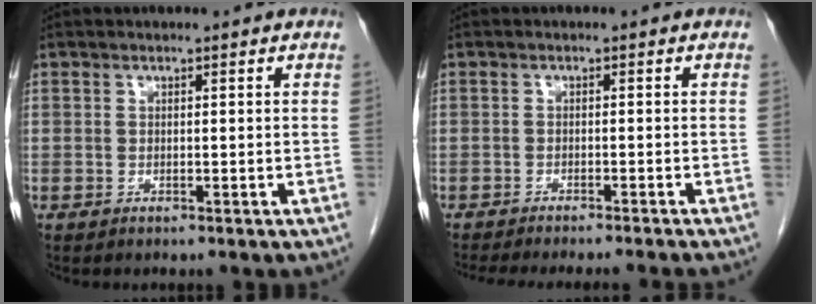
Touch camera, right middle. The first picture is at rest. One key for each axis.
{"total": 11.1, "fx": -10.1, "fy": -0.3, "fz": 4.6, "tx": -0.038, "ty": -0.018, "tz": -0.135}